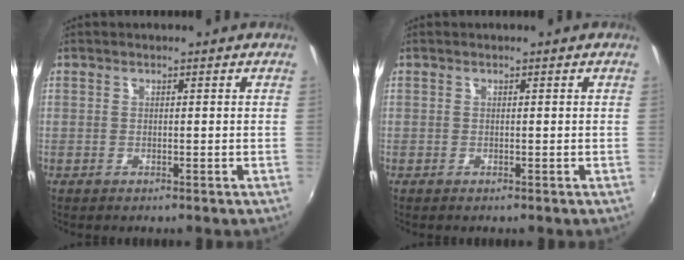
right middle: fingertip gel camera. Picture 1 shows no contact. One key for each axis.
{"total": 0.0}